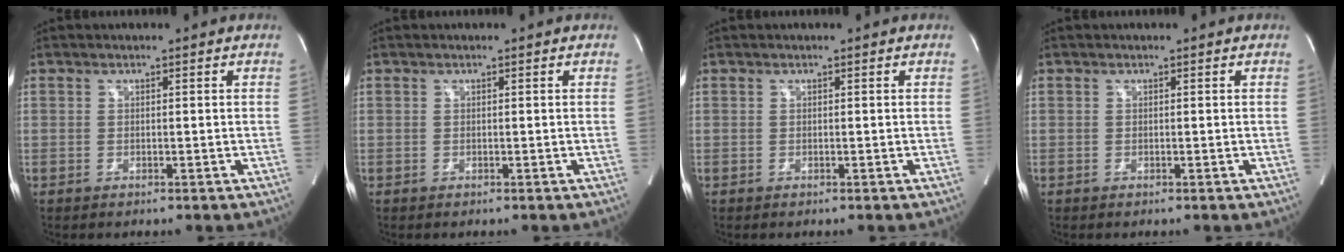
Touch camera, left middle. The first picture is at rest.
{"total": 0.0}
{"total": 0.0}
{"total": 0.0}